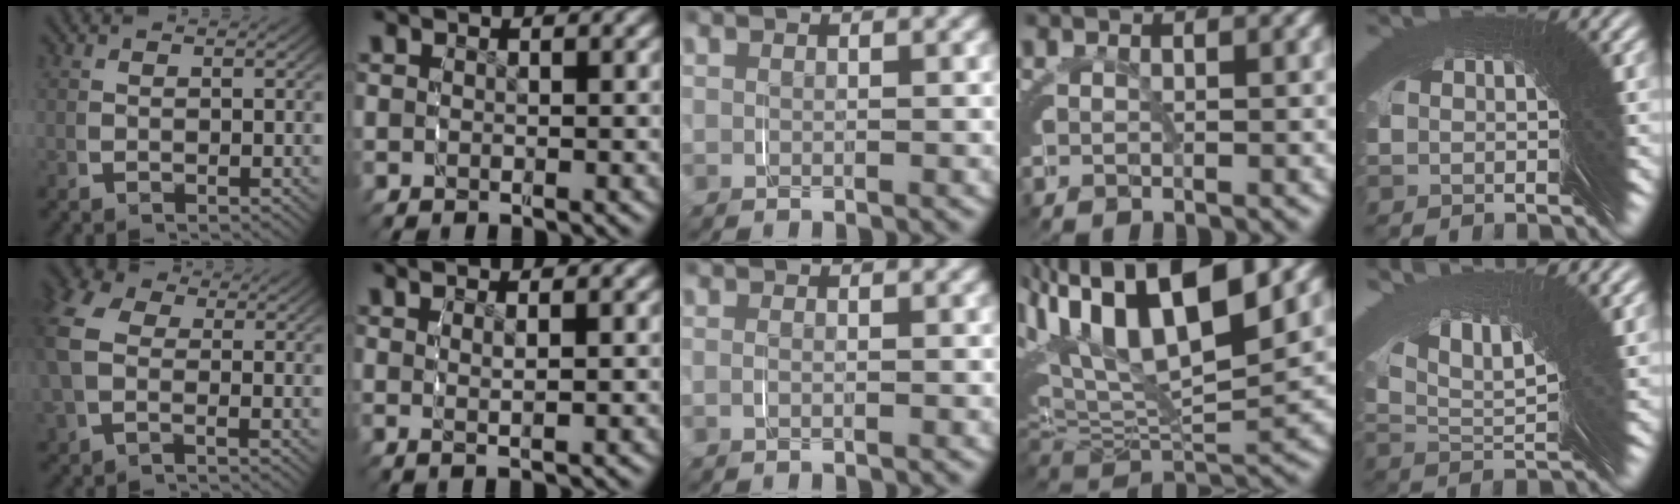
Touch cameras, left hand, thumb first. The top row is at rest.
{"thumb": {"total": 6.0, "force": [0.9, 4.3, 4.1], "torque": [-0.110, 0.001, 0.008]}, "index": {"total": 2.0, "force": [1.1, -0.3, 1.7], "torque": [-0.018, 0.001, 0.022]}, "middle": {"total": 0.5, "force": [-0.4, -0.4, -0.2], "torque": [0.001, -0.003, -0.006]}, "ring": {"total": 13.2, "force": [2.9, 8.4, 9.8], "torque": [-0.186, 0.000, 0.043]}, "little": {"total": 5.1, "force": [4.3, -2.1, 1.8], "torque": [-0.019, 0.050, 0.060]}}